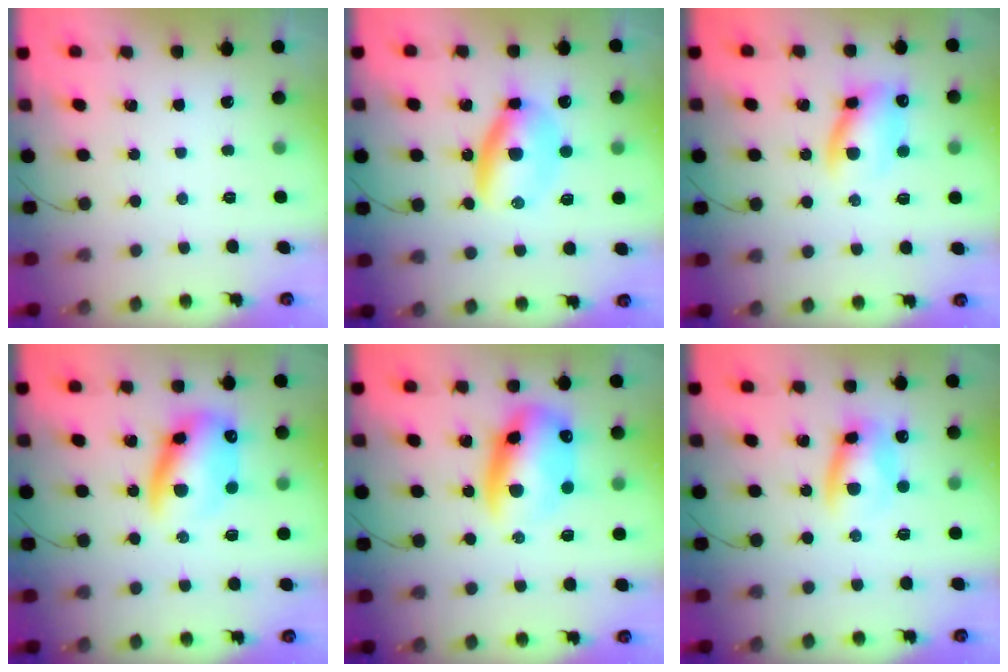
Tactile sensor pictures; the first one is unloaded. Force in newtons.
{"total": 7.4, "press": 7.2, "slide": 1.8}
{"total": 11.5, "press": 11.4, "slide": 2.0}
{"total": 13.8, "press": 13.4, "slide": 3.2}
{"total": 14.4, "press": 14.0, "slide": 3.5}
{"total": 10.1, "press": 9.9, "slide": 1.8}